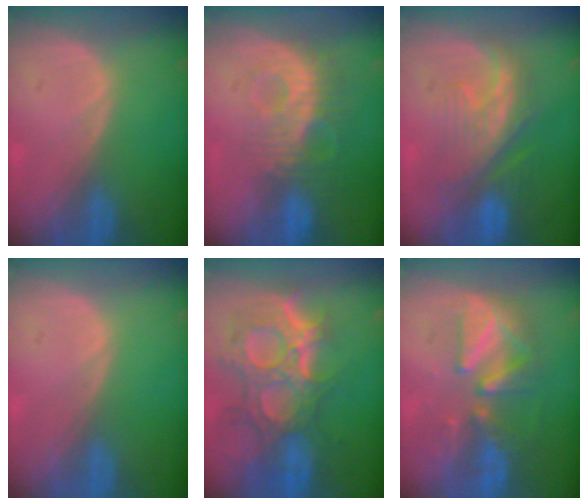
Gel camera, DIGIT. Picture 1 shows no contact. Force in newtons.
{"total": 9.2, "press": 8.1, "slide": 4.4}
{"total": 8.4, "press": 8.1, "slide": 1.9}
{"total": 0.0}
{"total": 11.9, "press": 10.7, "slide": 5.2}
{"total": 8.0, "press": 7.9, "slide": 1.5}